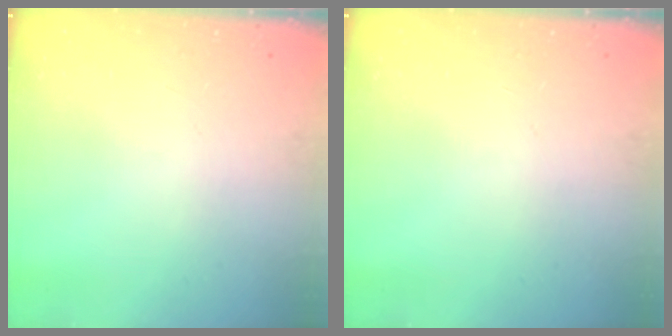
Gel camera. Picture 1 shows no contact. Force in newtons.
{"total": 0.0}